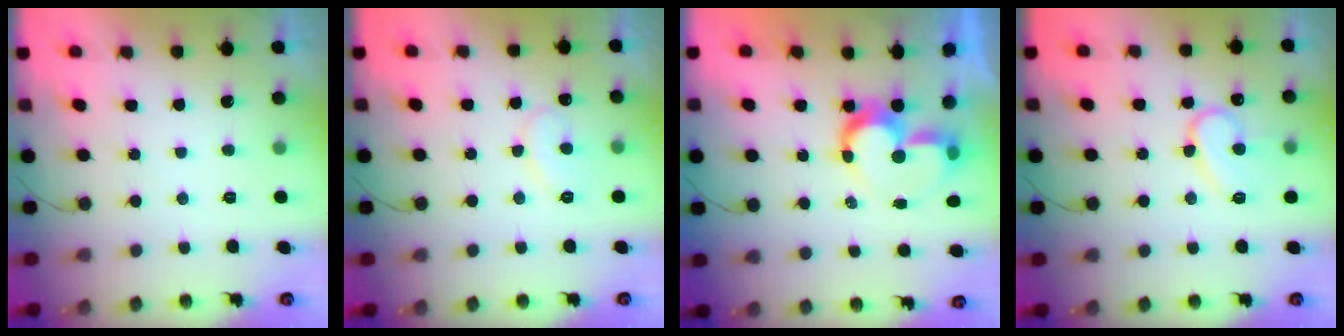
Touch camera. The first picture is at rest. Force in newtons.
{"total": 8.8, "press": 8.8, "slide": 0.7}
{"total": 9.6, "press": 9.6, "slide": 0.7}
{"total": 11.1, "press": 11.0, "slide": 1.0}